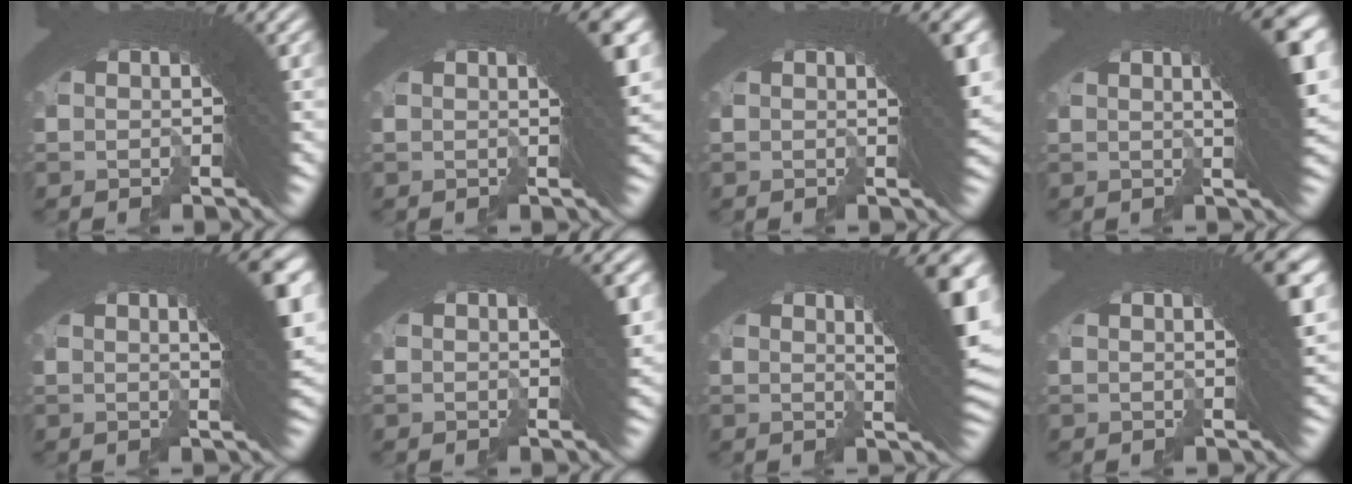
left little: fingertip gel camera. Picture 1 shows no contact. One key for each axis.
{"total": 3.8, "fx": 1.2, "fy": 0.5, "fz": 3.6, "tx": -0.034, "ty": 0.007, "tz": 0.016}
{"total": 2.9, "fx": 0.9, "fy": 0.3, "fz": 2.7, "tx": -0.031, "ty": 0.004, "tz": 0.012}
{"total": 7.3, "fx": 1.8, "fy": 1.6, "fz": 6.9, "tx": -0.082, "ty": 0.012, "tz": 0.024}
{"total": 6.6, "fx": 1.7, "fy": 1.4, "fz": 6.3, "tx": -0.073, "ty": 0.010, "tz": 0.023}
{"total": 1.9, "fx": 0.6, "fy": 0.2, "fz": 1.8, "tx": -0.023, "ty": 0.004, "tz": 0.007}
{"total": 7.0, "fx": 1.9, "fy": 1.4, "fz": 6.6, "tx": -0.073, "ty": 0.011, "tz": 0.023}
{"total": 4.0, "fx": 1.2, "fy": 0.6, "fz": 3.8, "tx": -0.038, "ty": 0.010, "tz": 0.015}